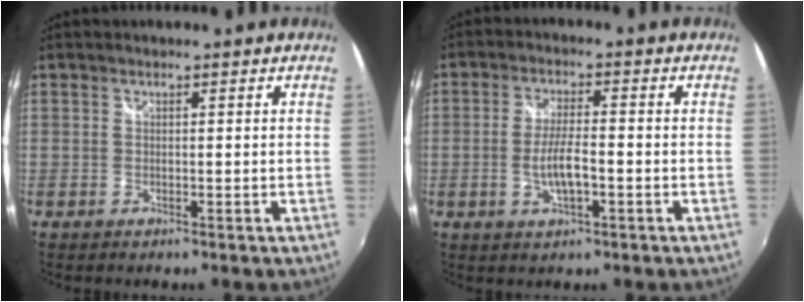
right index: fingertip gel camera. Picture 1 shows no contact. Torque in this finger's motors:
{"motor_torque": [0.13, 0.06, 0.13, 0.05]}